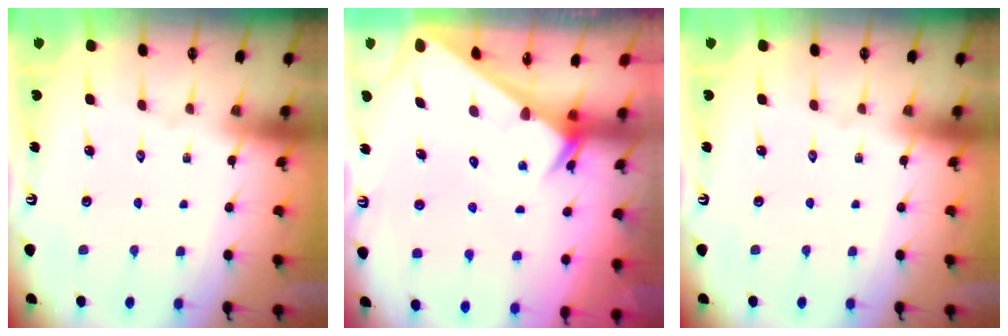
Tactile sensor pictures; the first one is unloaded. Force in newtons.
{"total": 2.6, "press": 2.6, "slide": 0.1}
{"total": 0.0}